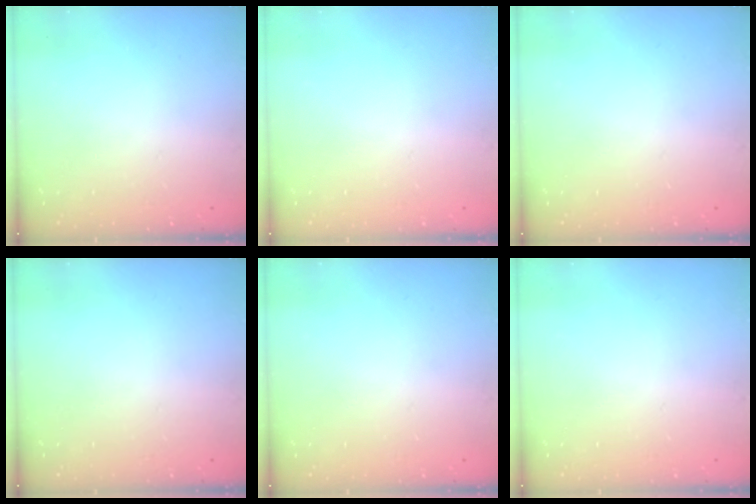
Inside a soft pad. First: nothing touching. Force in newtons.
{"total": 0.0}
{"total": 0.0}
{"total": 0.0}
{"total": 0.0}
{"total": 0.0}